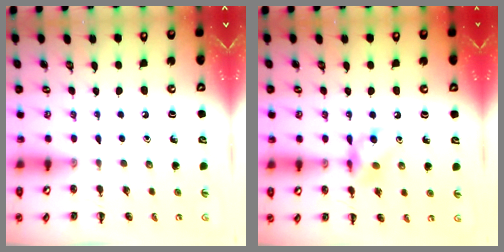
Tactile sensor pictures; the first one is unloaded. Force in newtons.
{"total": 9.3, "press": 9.3, "slide": 0.7}